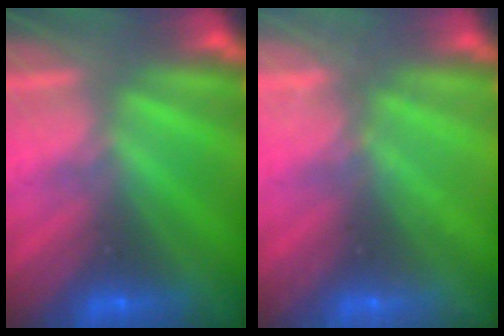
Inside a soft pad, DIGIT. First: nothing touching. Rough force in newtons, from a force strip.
{"total": 2.2}